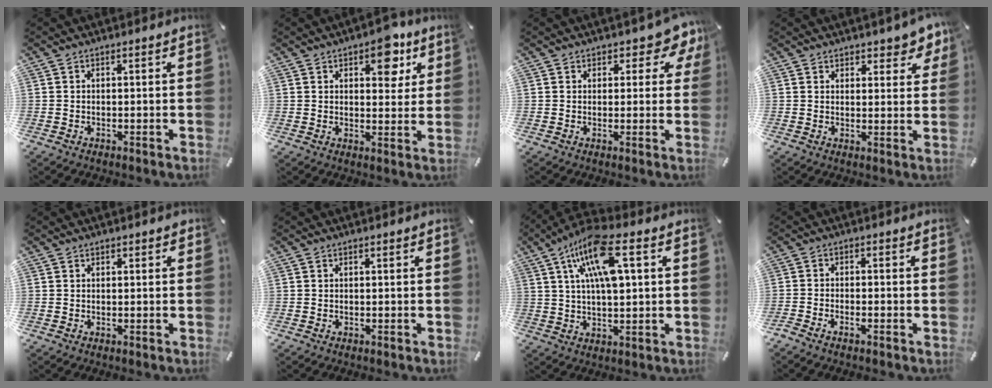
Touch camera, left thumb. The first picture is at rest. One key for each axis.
{"total": 9.5, "fx": 5.4, "fy": 5.3, "fz": 5.7, "tx": -0.045, "ty": -0.032, "tz": 0.086}
{"total": 5.2, "fx": 3.1, "fy": 3.3, "fz": 2.5, "tx": -0.019, "ty": -0.021, "tz": 0.048}
{"total": 4.2, "fx": 3.6, "fy": 2.1, "fz": 0.7, "tx": 0.007, "ty": -0.022, "tz": 0.060}
{"total": 0.5, "fx": 0.3, "fy": 0.4, "fz": 0.1, "tx": 0.007, "ty": -0.002, "tz": 0.004}
{"total": 0.0}
{"total": 13.8, "fx": 5.3, "fy": 4.5, "fz": 12.0, "tx": -0.238, "ty": 0.001, "tz": 0.089}
{"total": 1.8, "fx": -1.4, "fy": 0.1, "fz": 1.2, "tx": -0.019, "ty": 0.003, "tz": -0.026}